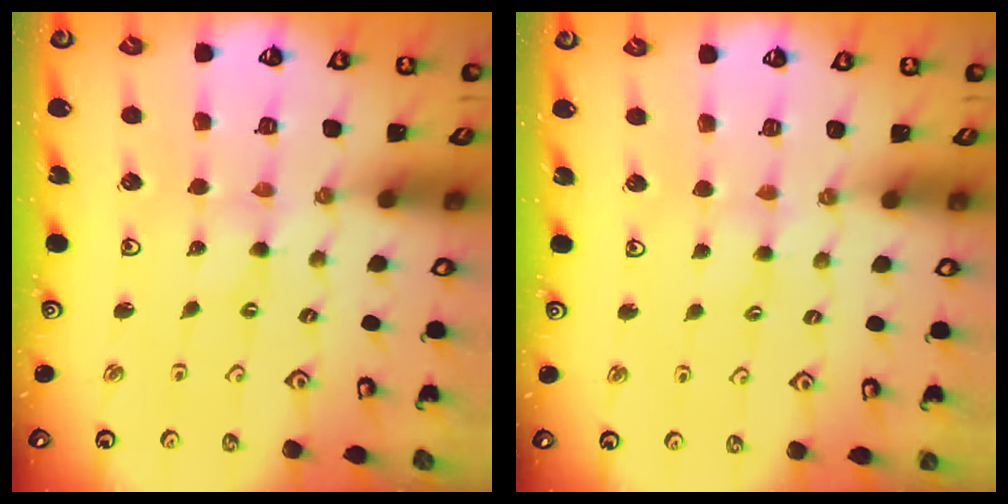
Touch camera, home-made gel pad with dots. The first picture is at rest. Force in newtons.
{"total": 2.8, "press": 2.8, "slide": 0.5}